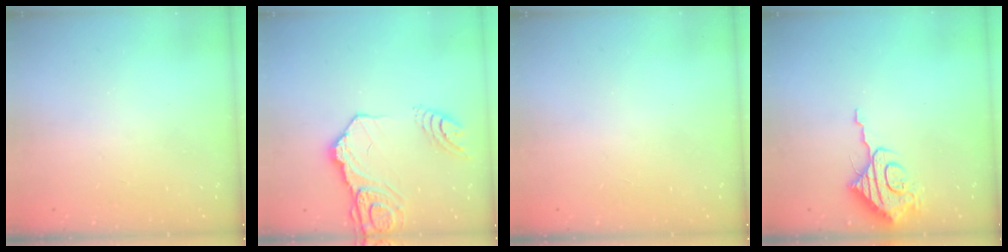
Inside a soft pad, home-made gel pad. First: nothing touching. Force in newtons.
{"total": 14.8, "press": 14.8, "slide": 0.9}
{"total": 0.0}
{"total": 10.2, "press": 10.2, "slide": 0.8}